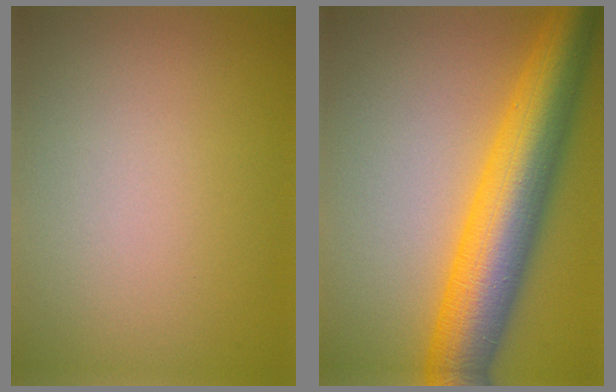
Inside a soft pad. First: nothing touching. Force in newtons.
{"total": 11.0, "press": 11.0, "slide": 0.2}